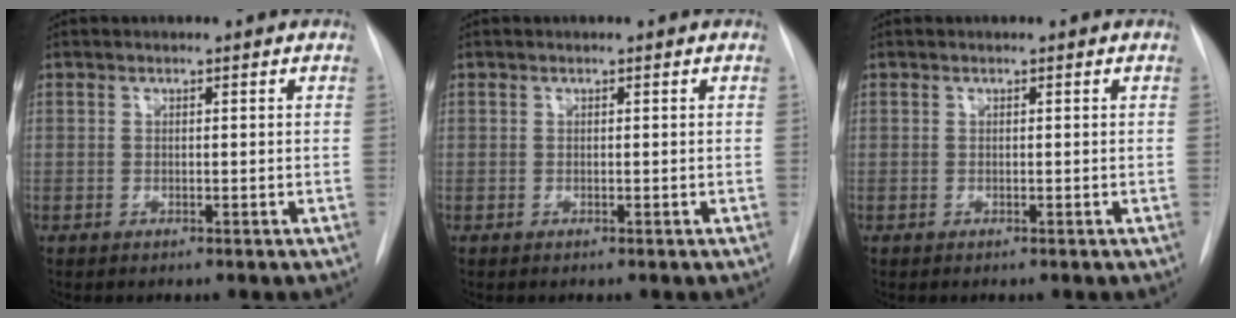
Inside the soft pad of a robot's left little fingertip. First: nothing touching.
{"total": 0.0}
{"total": 0.0}